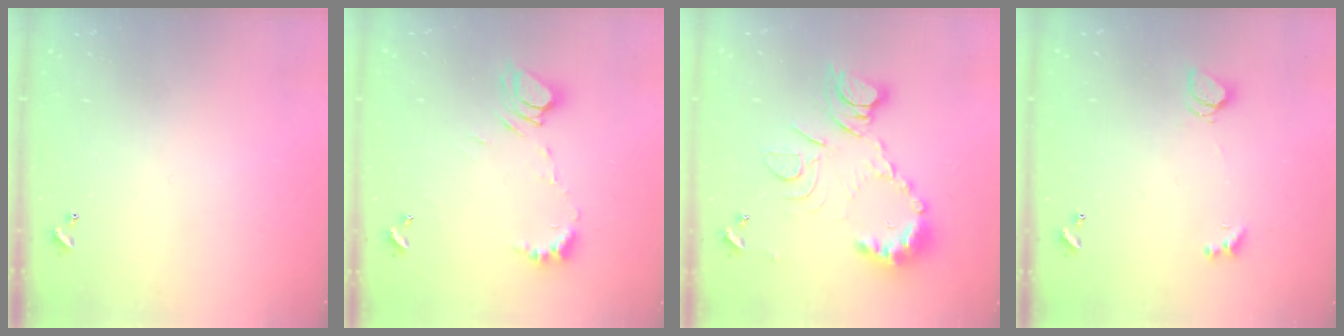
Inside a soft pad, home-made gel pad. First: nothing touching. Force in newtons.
{"total": 8.6, "press": 8.5, "slide": 1.1}
{"total": 13.9, "press": 13.7, "slide": 2.0}
{"total": 2.0, "press": 1.9, "slide": 0.5}